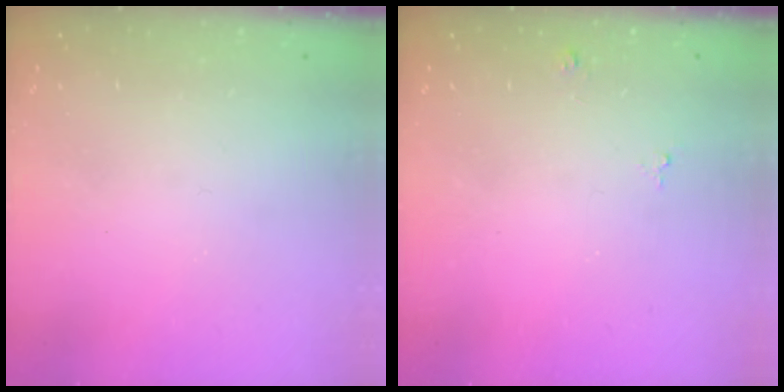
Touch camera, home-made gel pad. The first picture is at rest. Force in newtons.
{"total": 4.1, "press": 4.1, "slide": 0.4}